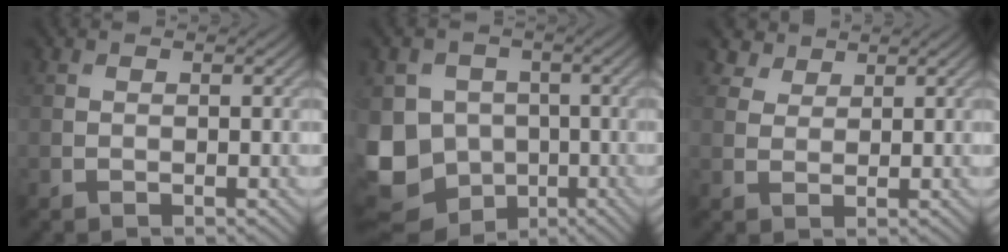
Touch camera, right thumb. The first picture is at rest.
{"total": 11.7, "force": [-2.8, 10.1, 5.2], "torque": [-0.149, -0.036, -0.066]}
{"total": 2.9, "force": [2.2, 1.6, 0.8], "torque": [-0.021, 0.001, 0.053]}